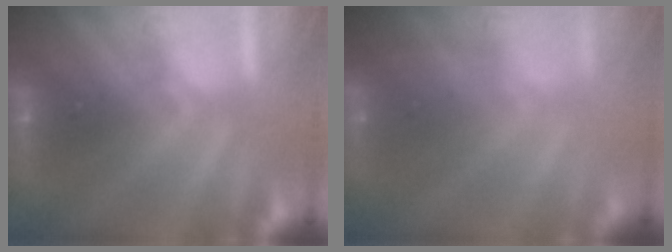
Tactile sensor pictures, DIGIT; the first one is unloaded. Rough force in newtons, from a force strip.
{"total": 7.0}